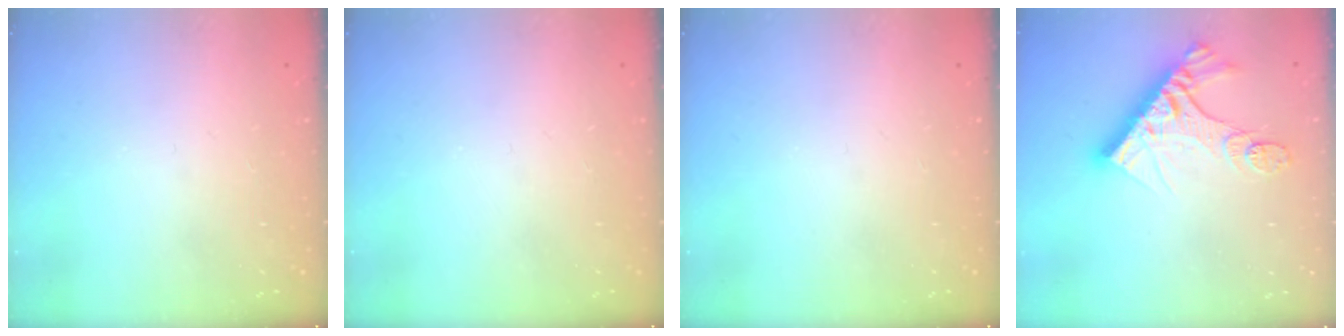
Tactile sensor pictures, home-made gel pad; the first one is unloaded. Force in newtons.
{"total": 0.0}
{"total": 0.0}
{"total": 13.2, "press": 13.1, "slide": 1.2}